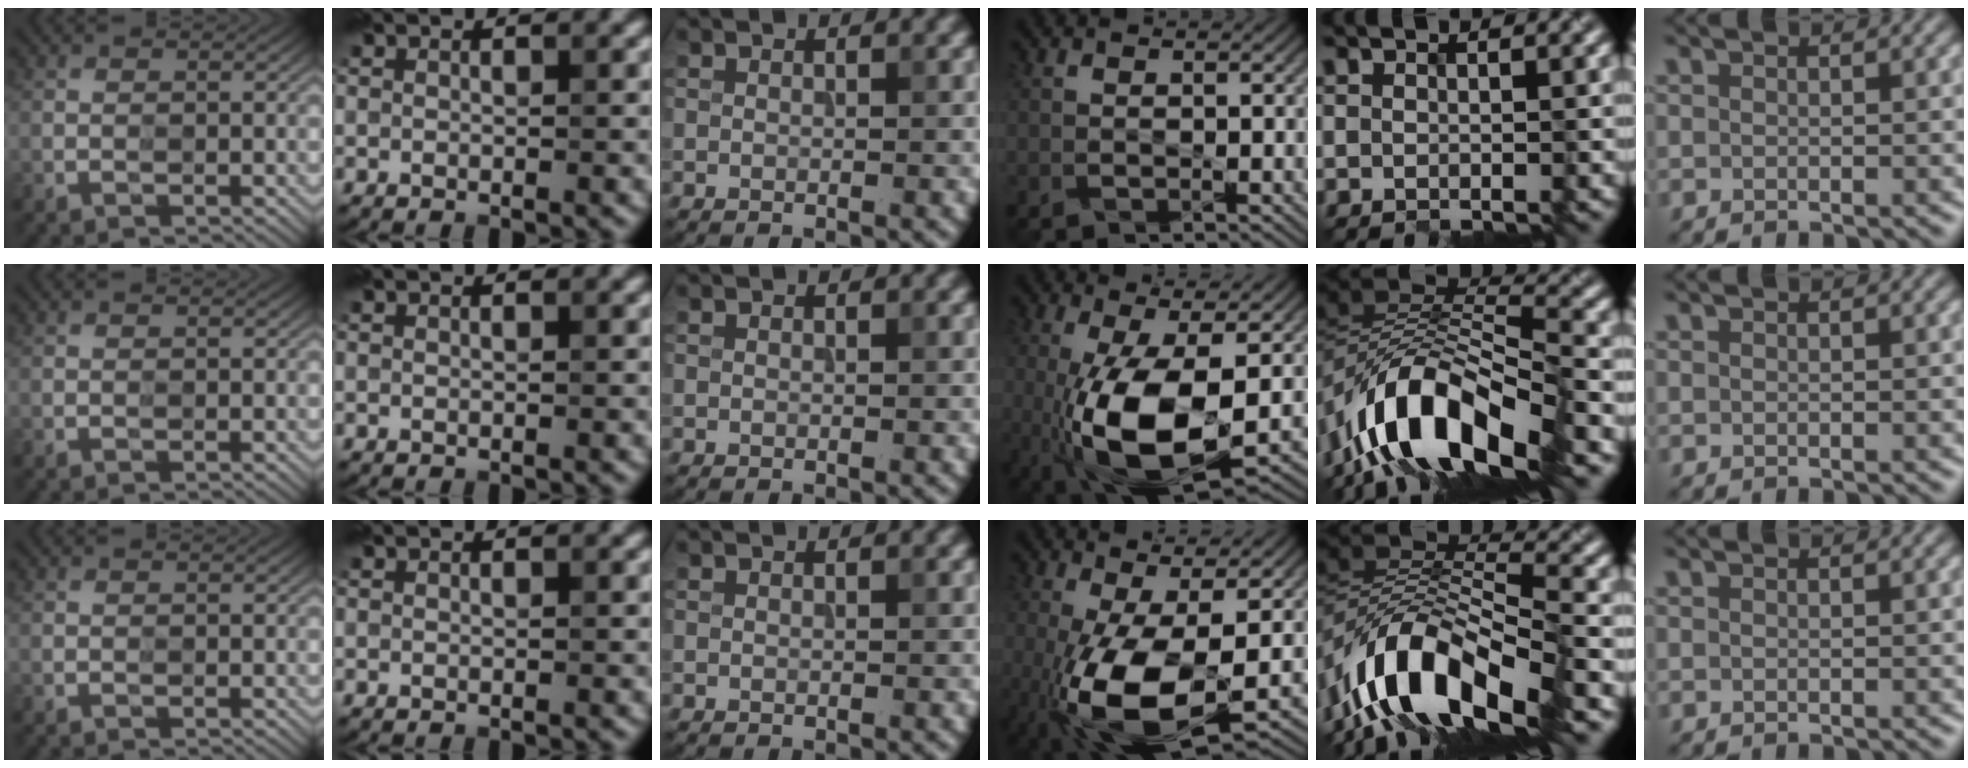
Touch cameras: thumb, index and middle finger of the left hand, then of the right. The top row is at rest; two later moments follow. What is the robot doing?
{"motion": "insert", "object": "pill capsule"}